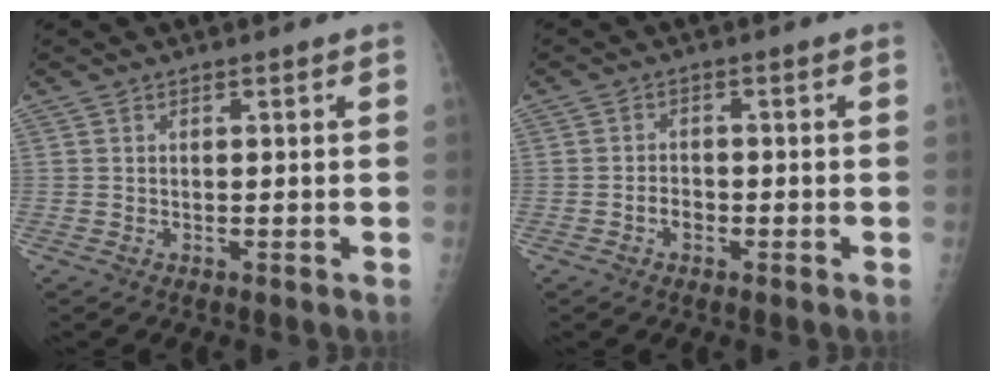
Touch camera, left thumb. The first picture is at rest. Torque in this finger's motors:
{"motor_torque": [-0.02, -0.02, 0.20, 0.16, 0.00]}